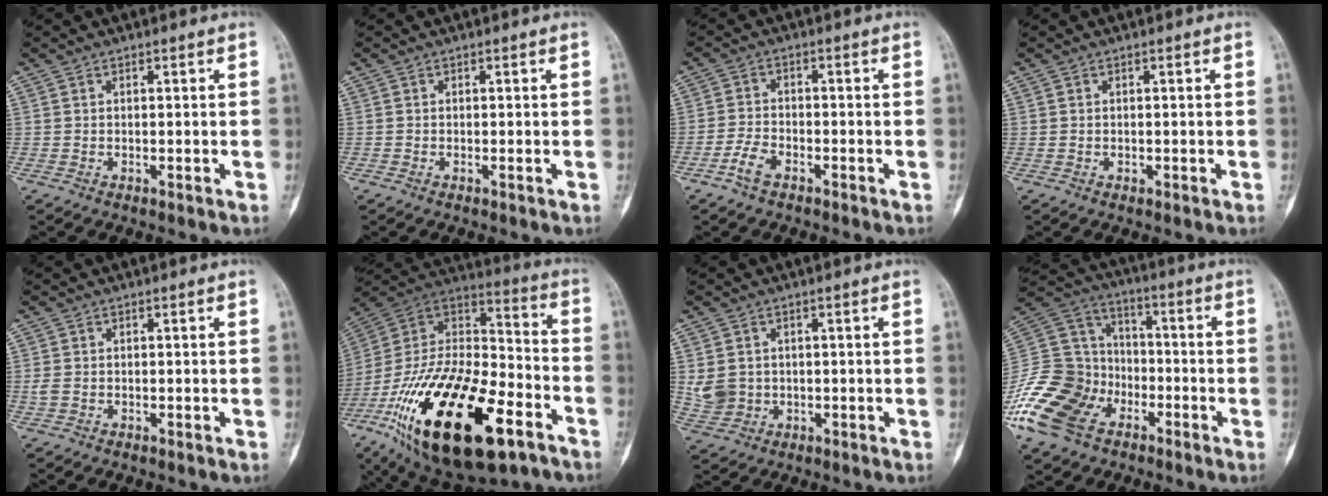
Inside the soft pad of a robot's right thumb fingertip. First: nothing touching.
{"total": 0.0}
{"total": 4.0, "force": [-2.6, 1.9, 2.3], "torque": [-0.049, 0.014, -0.053]}
{"total": 0.0}
{"total": 1.4, "force": [-0.2, 1.0, 0.9], "torque": [-0.025, -0.002, -0.006]}
{"total": 36.8, "force": [-16.7, 16.8, 28.2], "torque": [-0.551, 0.039, -0.275]}
{"total": 4.8, "force": [0.4, 4.2, 2.3], "torque": [-0.033, 0.001, 0.017]}
{"total": 21.6, "force": [-10.4, 15.2, 11.4], "torque": [-0.242, 0.058, -0.196]}